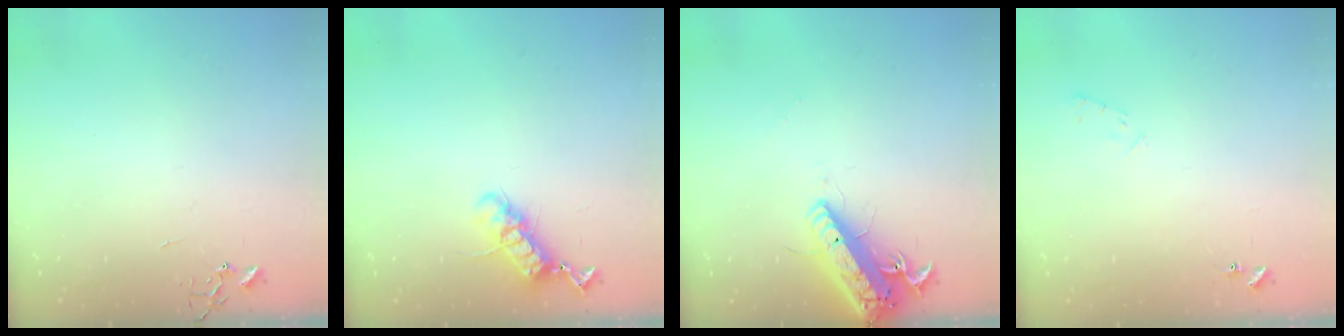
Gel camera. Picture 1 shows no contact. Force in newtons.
{"total": 11.8, "press": 11.7, "slide": 1.4}
{"total": 17.2, "press": 16.8, "slide": 3.6}
{"total": 5.3, "press": 5.2, "slide": 0.9}